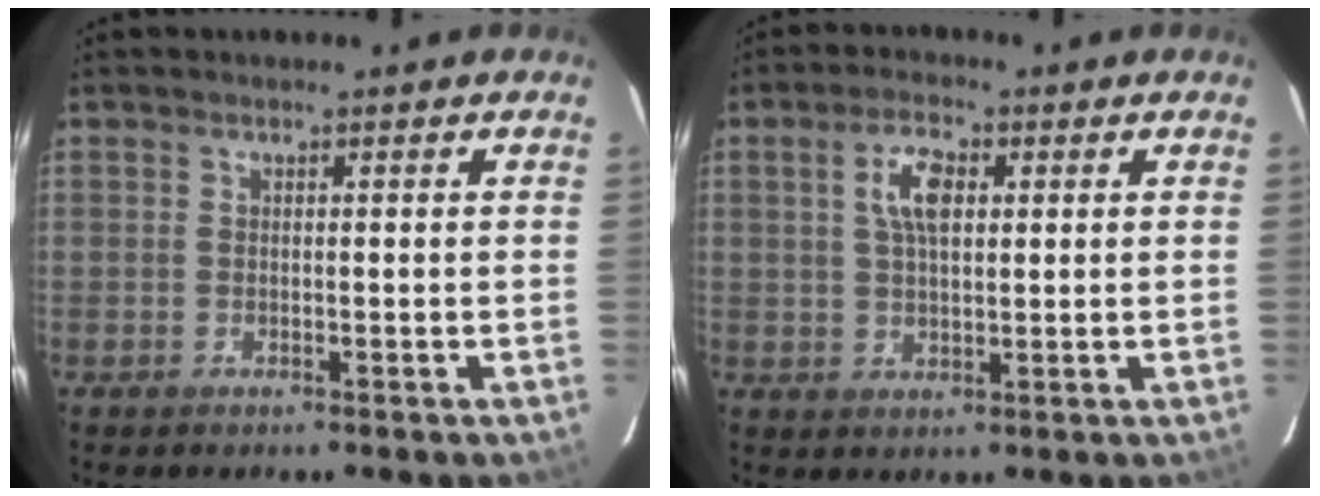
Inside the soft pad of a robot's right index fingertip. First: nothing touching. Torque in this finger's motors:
{"motor_torque": [0.19, -0.02, 0.25, 0.09]}